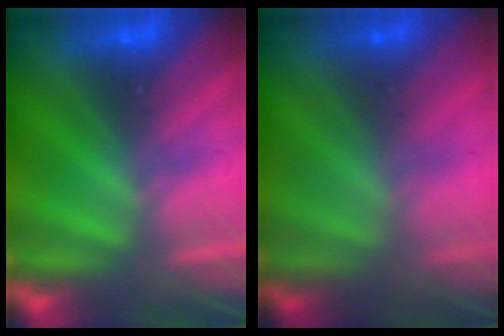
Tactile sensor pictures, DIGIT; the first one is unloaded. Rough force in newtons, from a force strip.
{"total": 1.4}